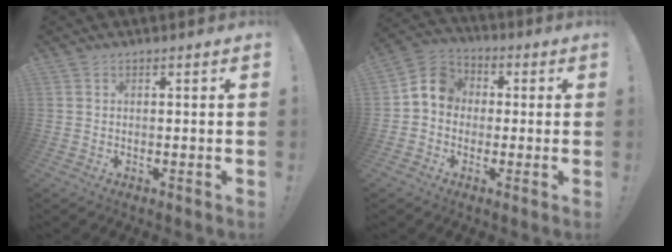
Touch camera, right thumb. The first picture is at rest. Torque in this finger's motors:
{"motor_torque": [1.15, 1.31, 0.46, -0.41, 0.00]}